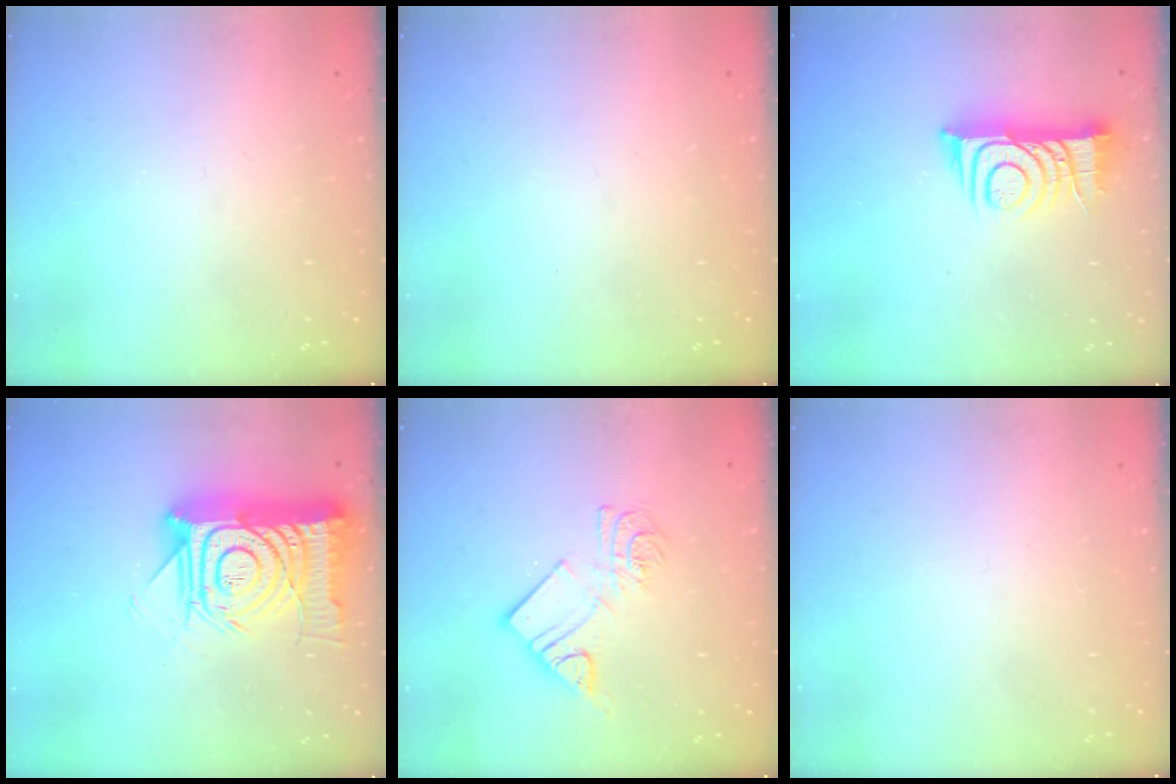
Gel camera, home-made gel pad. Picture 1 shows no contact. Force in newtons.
{"total": 0.0}
{"total": 11.7, "press": 11.6, "slide": 0.9}
{"total": 21.9, "press": 21.9, "slide": 1.5}
{"total": 11.2, "press": 11.2, "slide": 0.9}
{"total": 1.8, "press": 1.8, "slide": 0.1}